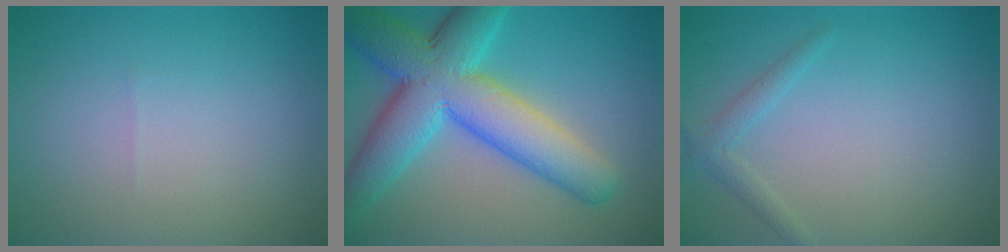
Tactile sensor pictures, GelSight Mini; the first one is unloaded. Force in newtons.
{"total": 10.2, "press": 10.2, "slide": 0.2}
{"total": 1.4, "press": 1.4, "slide": 0.1}